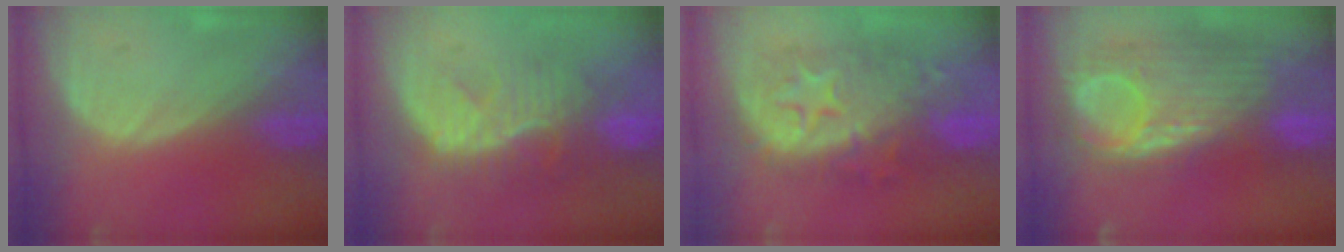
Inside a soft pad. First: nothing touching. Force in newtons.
{"total": 10.0, "press": 8.5, "slide": 5.3}
{"total": 9.9, "press": 9.9, "slide": 0.5}
{"total": 11.5, "press": 10.4, "slide": 4.9}